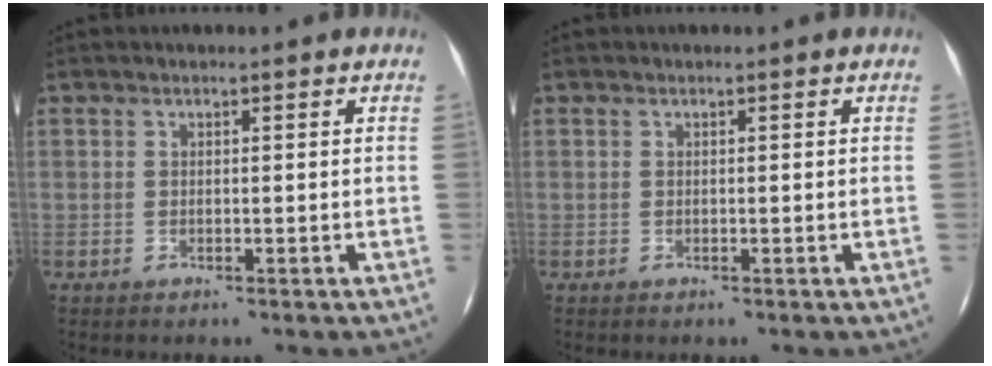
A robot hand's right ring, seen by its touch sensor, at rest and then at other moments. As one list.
[{"total": 0.0}]